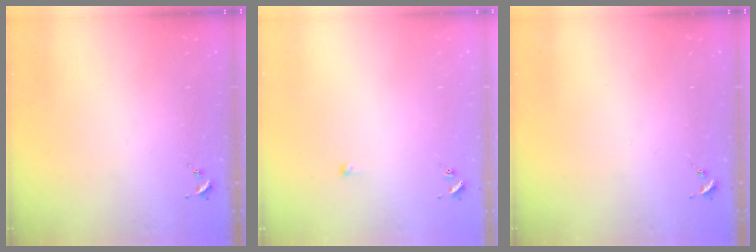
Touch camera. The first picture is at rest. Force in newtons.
{"total": 3.5, "press": 3.5, "slide": 0.6}
{"total": 0.0}